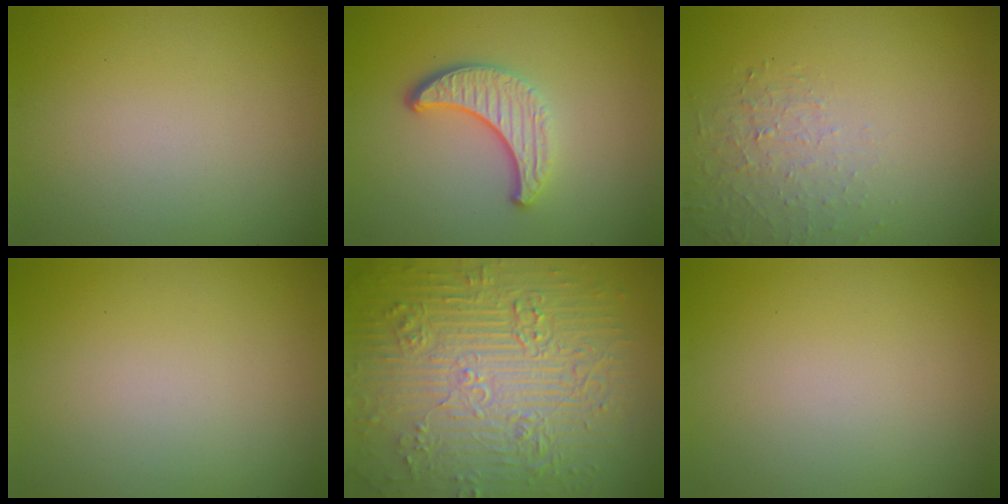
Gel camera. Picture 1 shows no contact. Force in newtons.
{"total": 3.8, "press": 2.9, "slide": 2.4}
{"total": 1.4, "press": 0.6, "slide": 1.3}
{"total": 0.0}
{"total": 11.7, "press": 7.7, "slide": 8.8}
{"total": 0.0}